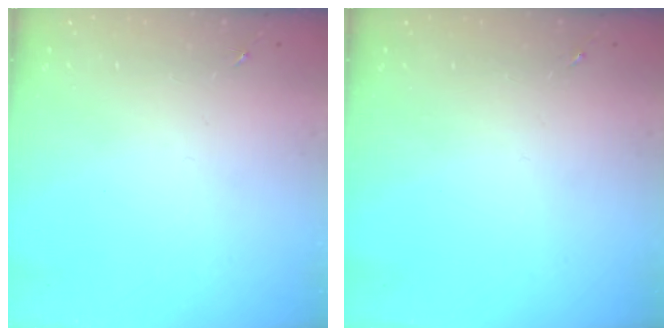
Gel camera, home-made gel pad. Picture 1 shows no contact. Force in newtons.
{"total": 0.0}